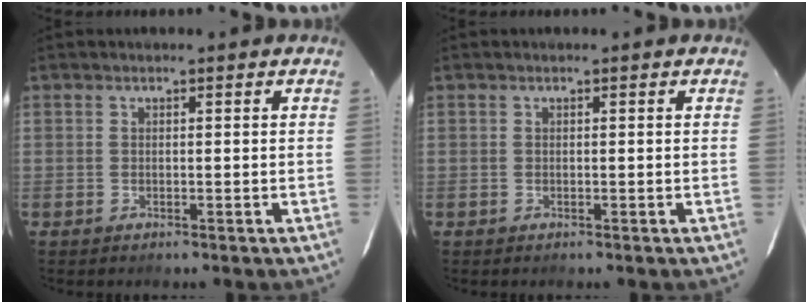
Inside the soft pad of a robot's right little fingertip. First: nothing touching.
{"total": 0.0}